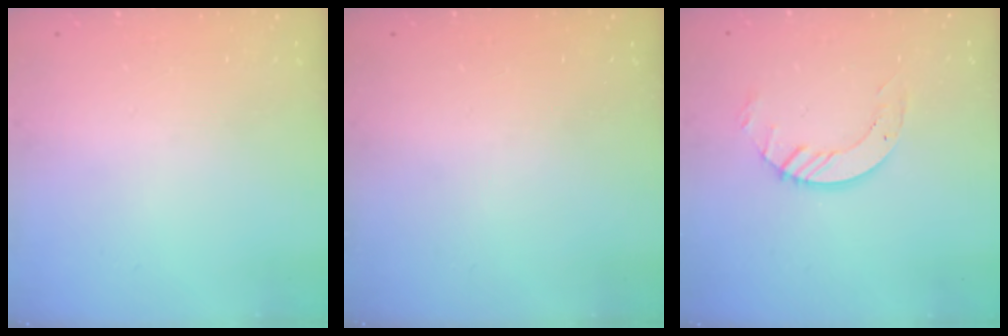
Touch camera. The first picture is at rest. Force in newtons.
{"total": 0.0}
{"total": 7.0, "press": 7.0, "slide": 0.6}